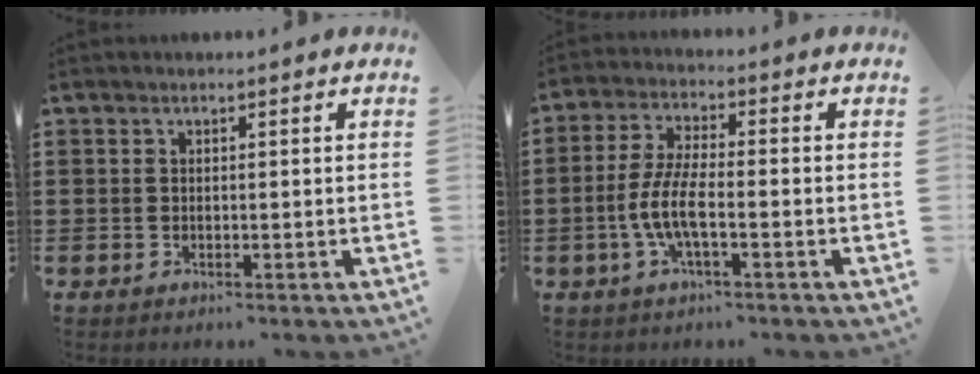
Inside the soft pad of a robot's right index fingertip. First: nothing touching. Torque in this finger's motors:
{"motor_torque": [2.14, 0.00, 0.73, 0.19]}